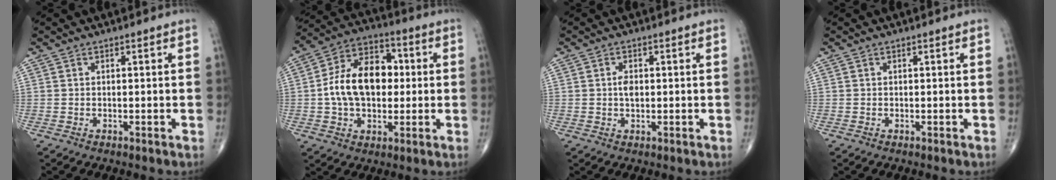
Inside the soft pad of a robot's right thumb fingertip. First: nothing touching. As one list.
[{"total": 15.5, "force": [0.5, 10.2, 11.6], "torque": [-0.174, 0.029, 0.001]}, {"total": 2.2, "force": [0.1, 1.3, 1.8], "torque": [-0.031, 0.000, 0.001]}, {"total": 0.0}]